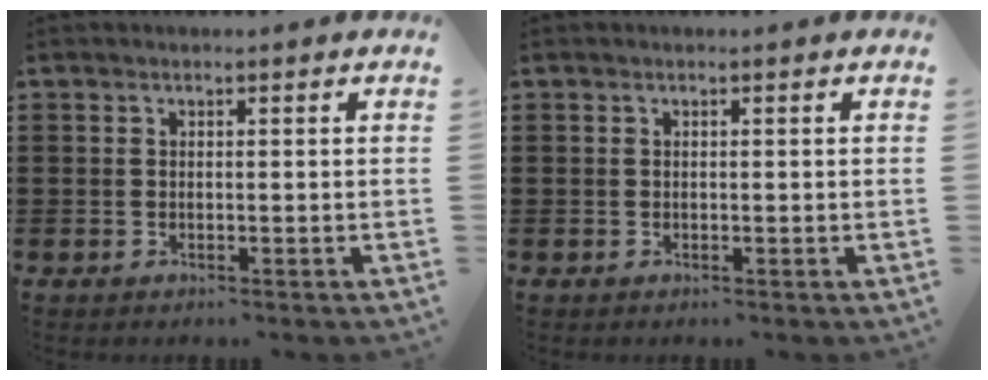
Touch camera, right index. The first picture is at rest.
{"total": 0.0}